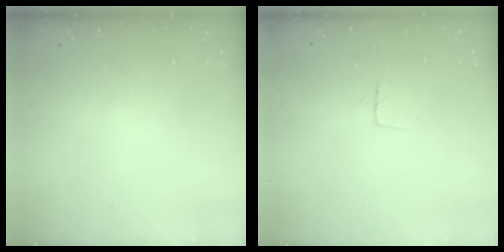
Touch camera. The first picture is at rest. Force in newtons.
{"total": 2.9, "press": 2.9, "slide": 0.2}